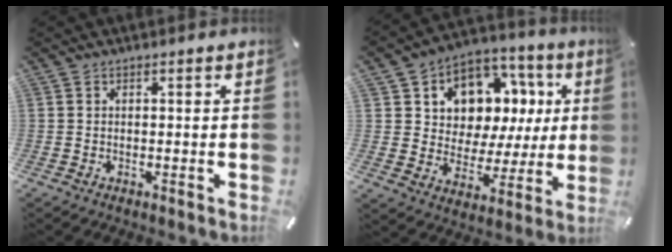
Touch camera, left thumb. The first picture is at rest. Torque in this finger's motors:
{"motor_torque": [2.46, 2.54, 1.16, -1.03, 0.15]}